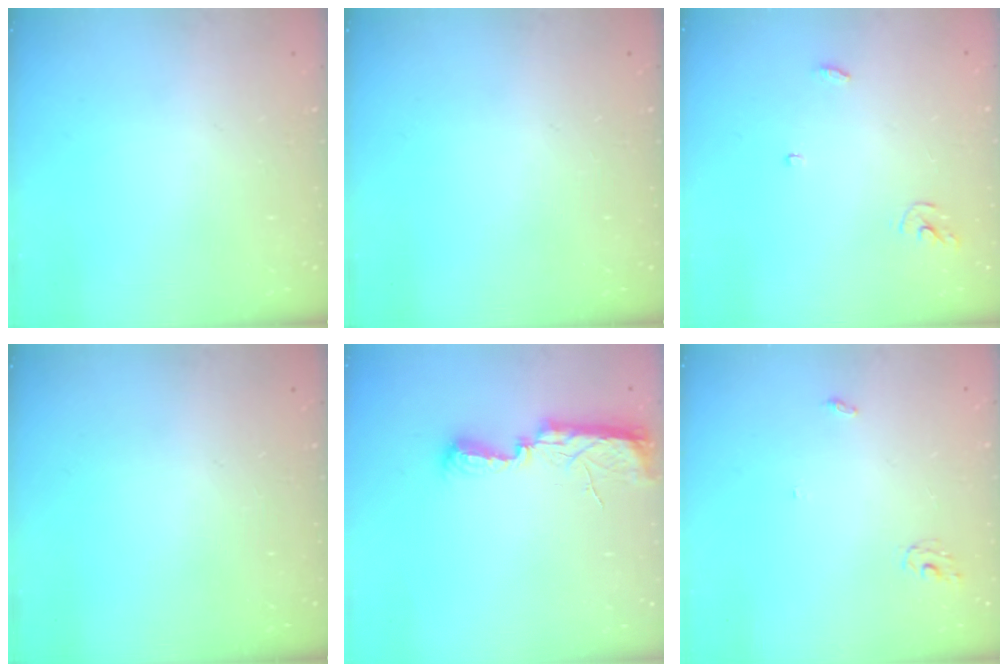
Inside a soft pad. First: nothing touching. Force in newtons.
{"total": 0.0}
{"total": 3.8, "press": 3.8, "slide": 0.4}
{"total": 0.0}
{"total": 10.5, "press": 9.0, "slide": 5.3}
{"total": 2.8, "press": 2.8, "slide": 0.2}